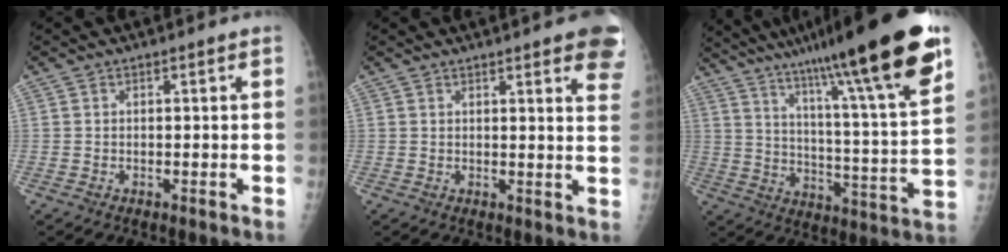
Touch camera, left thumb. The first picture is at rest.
{"total": 10.6, "force": [6.7, 2.2, 7.9], "torque": [-0.071, -0.020, 0.063]}
{"total": 27.5, "force": [18.0, 2.3, 20.6], "torque": [-0.309, -0.058, 0.275]}